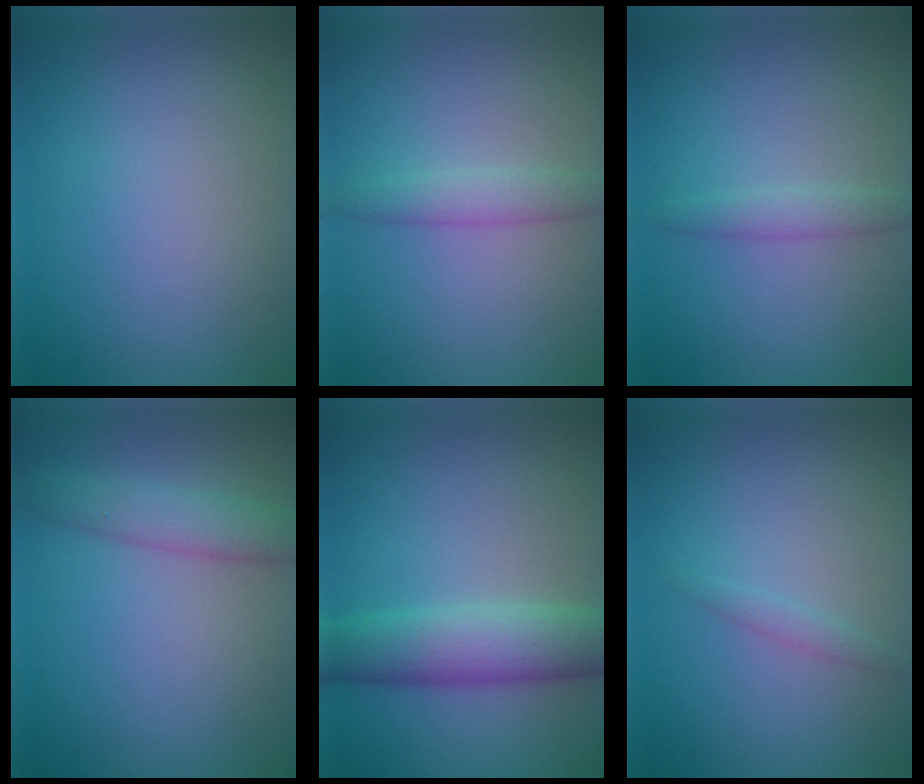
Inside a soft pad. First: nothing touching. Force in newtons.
{"total": 2.1, "press": 2.1, "slide": 0.1}
{"total": 1.6, "press": 1.6, "slide": 0.0}
{"total": 3.2, "press": 3.1, "slide": 0.2}
{"total": 5.8, "press": 5.8, "slide": 0.2}
{"total": 0.9, "press": 0.9, "slide": 0.1}